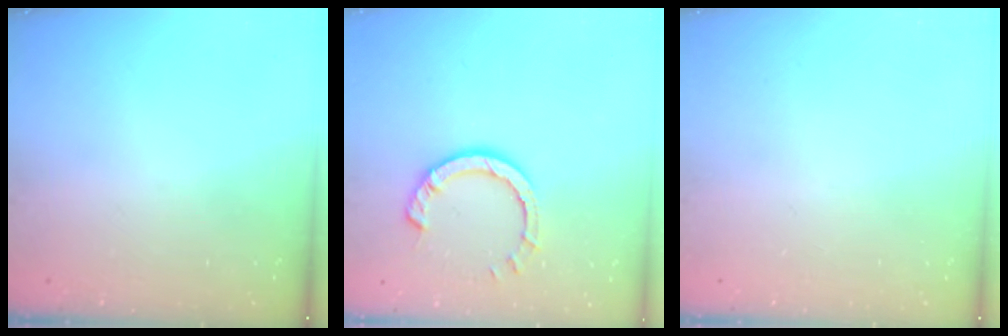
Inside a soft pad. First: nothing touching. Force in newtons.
{"total": 6.3, "press": 6.3, "slide": 0.6}
{"total": 0.0}